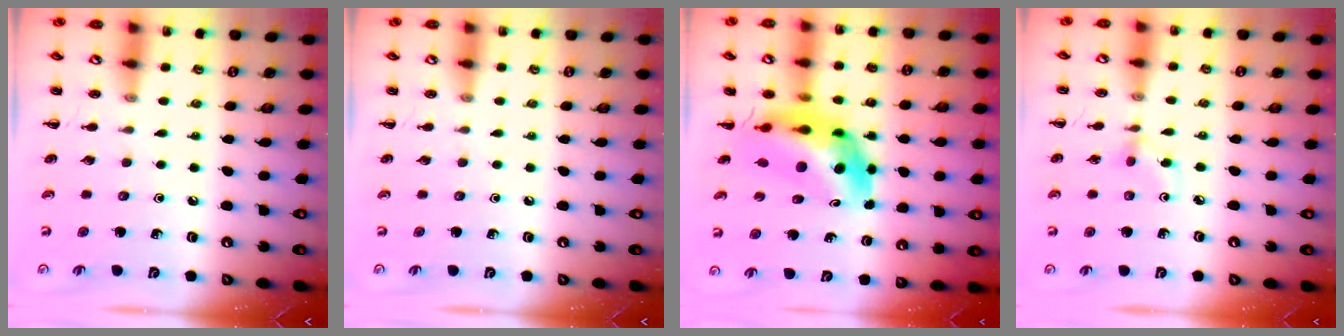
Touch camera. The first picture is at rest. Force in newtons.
{"total": 0.0}
{"total": 12.1, "press": 11.4, "slide": 3.9}
{"total": 2.9, "press": 2.8, "slide": 0.7}